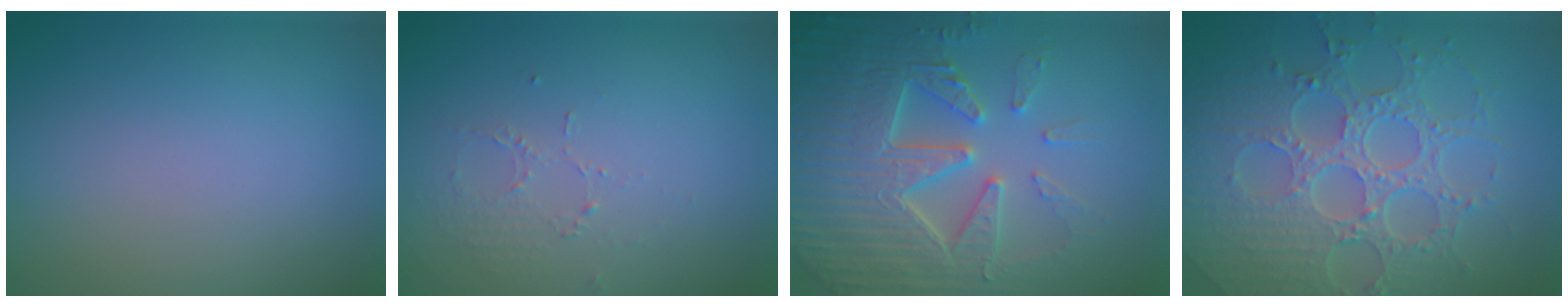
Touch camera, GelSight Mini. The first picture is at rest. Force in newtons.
{"total": 1.3, "press": 0.6, "slide": 1.1}
{"total": 7.6, "press": 7.5, "slide": 1.5}
{"total": 8.3, "press": 6.1, "slide": 5.6}